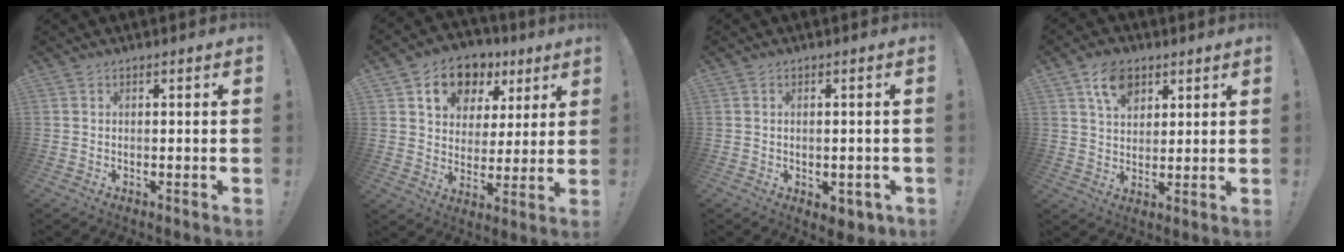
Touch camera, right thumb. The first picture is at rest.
{"total": 13.3, "force": [6.8, 9.9, 5.8], "torque": [-0.091, -0.028, 0.128]}
{"total": 3.6, "force": [-1.0, 2.1, 2.8], "torque": [-0.030, 0.003, -0.011]}
{"total": 9.4, "force": [5.2, 6.3, 4.7], "torque": [-0.078, -0.012, 0.098]}